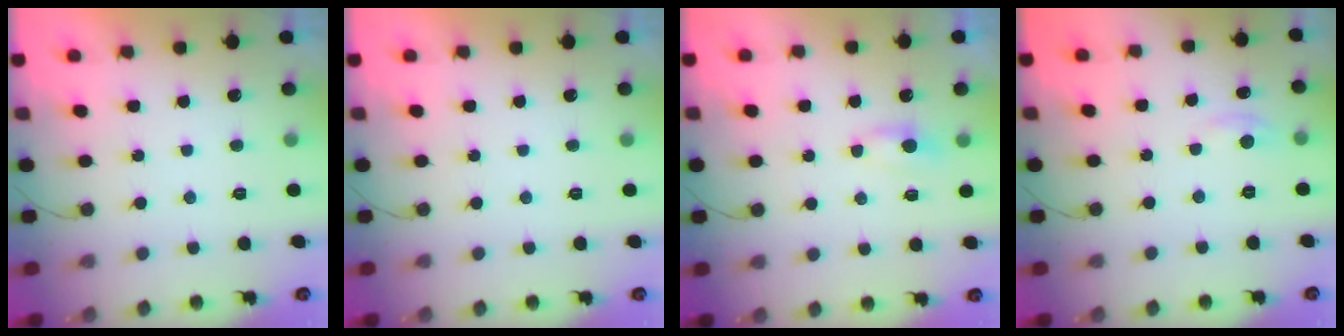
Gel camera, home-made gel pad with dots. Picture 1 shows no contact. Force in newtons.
{"total": 0.0}
{"total": 3.8, "press": 3.8, "slide": 0.5}
{"total": 2.8, "press": 2.8, "slide": 0.4}